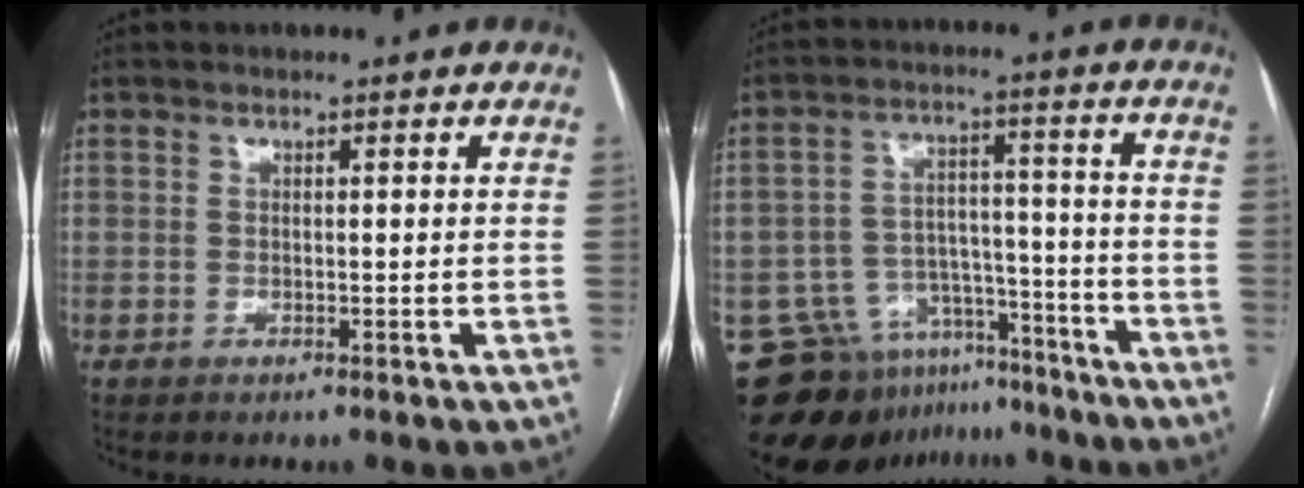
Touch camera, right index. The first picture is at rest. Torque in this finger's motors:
{"motor_torque": [0.55, -1.60, -0.76, -0.21]}